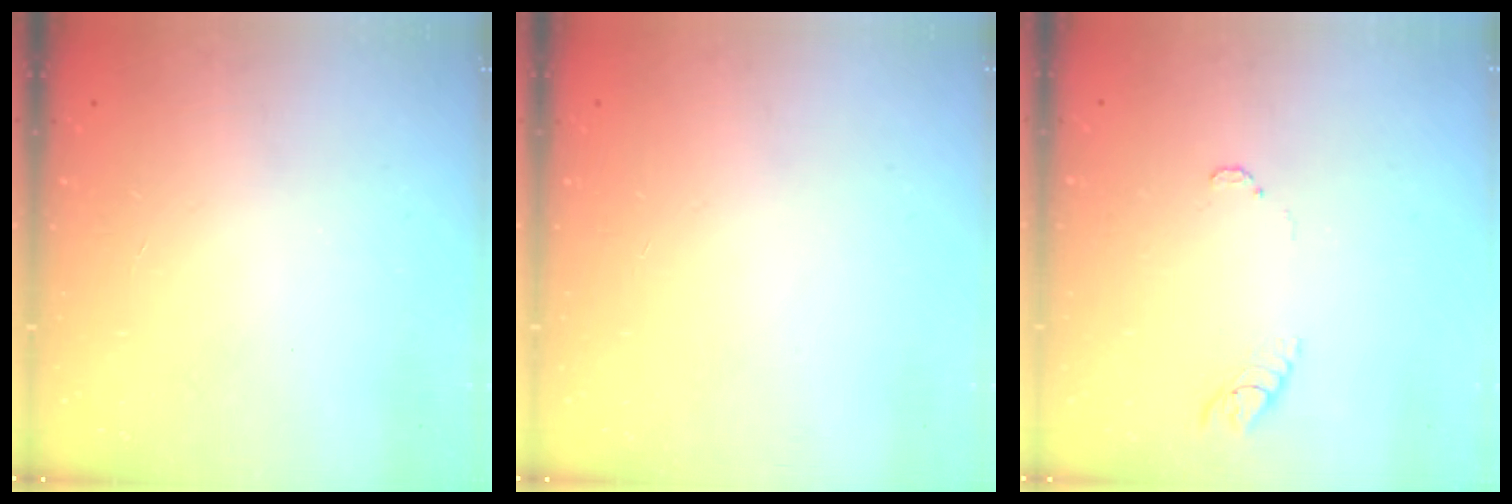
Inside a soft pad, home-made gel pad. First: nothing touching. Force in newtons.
{"total": 0.0}
{"total": 3.7, "press": 3.7, "slide": 0.2}